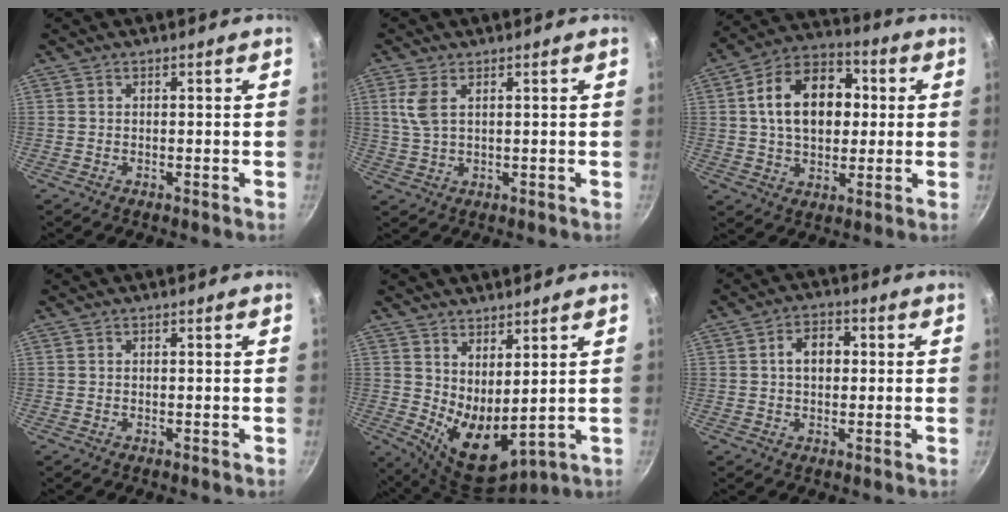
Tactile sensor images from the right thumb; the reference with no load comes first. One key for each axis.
{"total": 4.9, "fx": 1.8, "fy": 2.4, "fz": 3.9, "tx": -0.082, "ty": -0.005, "tz": 0.038}
{"total": 17.0, "fx": 2.4, "fy": 11.6, "fz": 12.1, "tx": -0.162, "ty": 0.023, "tz": 0.026}
{"total": 0.0}
{"total": 9.7, "fx": 3.4, "fy": 4.5, "fz": 7.9, "tx": -0.111, "ty": -0.049, "tz": 0.073}
{"total": 6.0, "fx": 0.8, "fy": 4.2, "fz": 4.2, "tx": -0.044, "ty": 0.014, "tz": 0.005}